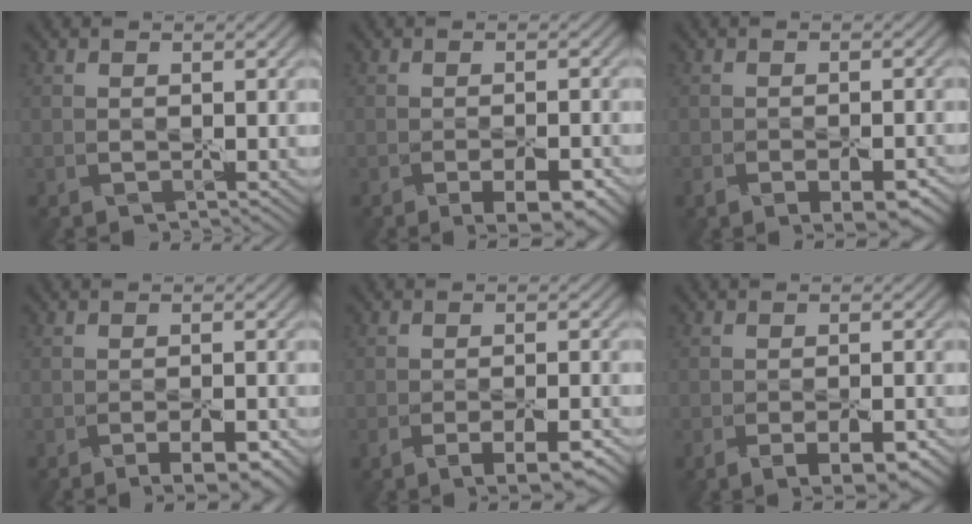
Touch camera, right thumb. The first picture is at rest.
{"total": 3.8, "force": [-2.3, 1.1, 2.8], "torque": [-0.031, 0.000, -0.023]}
{"total": 5.6, "force": [-3.3, 2.3, 3.9], "torque": [-0.050, -0.011, -0.038]}
{"total": 3.3, "force": [-2.2, 0.7, 2.4], "torque": [-0.024, 0.003, -0.025]}
{"total": 5.1, "force": [-3.3, 1.4, 3.7], "torque": [-0.046, -0.002, -0.046]}
{"total": 4.9, "force": [-3.0, 1.6, 3.5], "torque": [-0.044, -0.001, -0.038]}